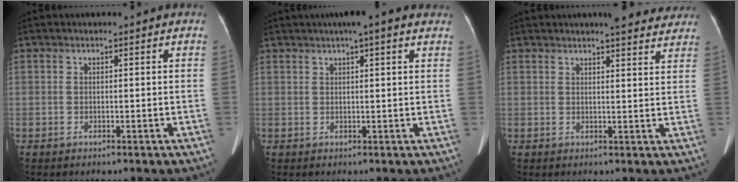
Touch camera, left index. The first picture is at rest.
{"total": 5.9, "force": [4.3, 0.7, 4.0], "torque": [-0.055, 0.030, 0.052]}
{"total": 10.2, "force": [9.1, 2.0, 4.0], "torque": [-0.031, 0.000, 0.089]}